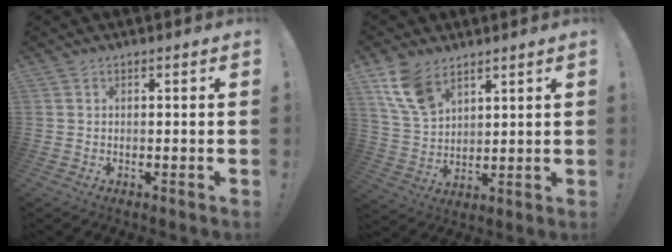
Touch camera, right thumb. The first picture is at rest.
{"total": 11.3, "force": [7.3, 6.3, 6.0], "torque": [-0.114, -0.026, 0.145]}